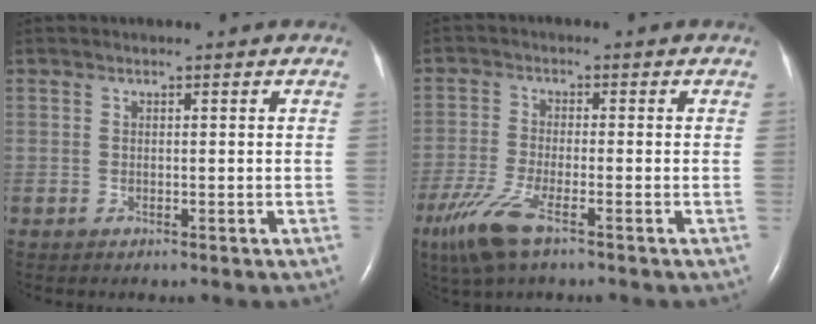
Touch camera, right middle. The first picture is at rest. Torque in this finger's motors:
{"motor_torque": [0.67, -0.48, 0.16, 0.06]}